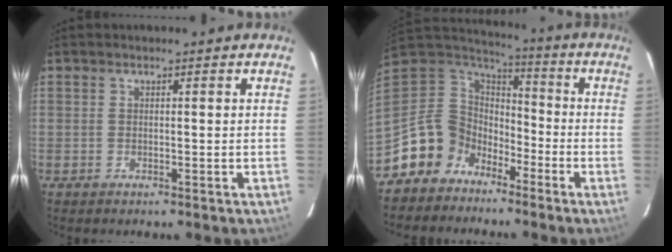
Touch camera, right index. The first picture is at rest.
{"total": 11.7, "force": [-7.8, 8.6, 1.5], "torque": [-0.061, 0.036, -0.148]}